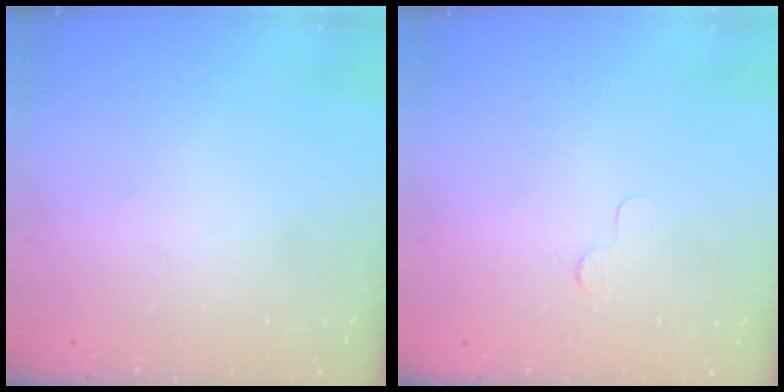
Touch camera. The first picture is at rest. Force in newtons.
{"total": 2.5, "press": 2.5, "slide": 0.2}